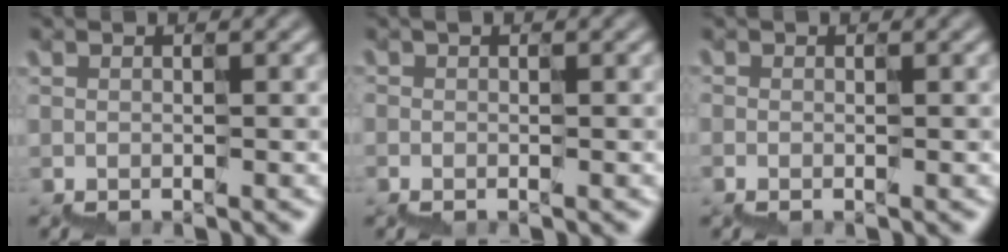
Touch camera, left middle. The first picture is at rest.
{"total": 0.0}
{"total": 0.0}